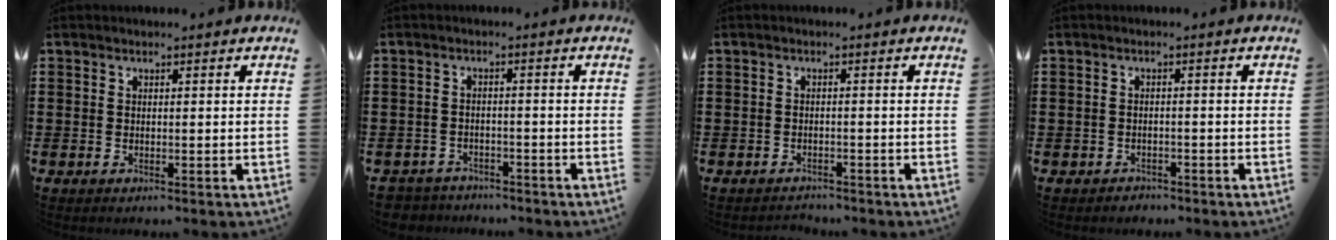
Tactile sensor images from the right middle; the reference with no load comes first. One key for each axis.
{"total": 3.0, "fx": -2.9, "fy": 0.6, "fz": -0.2, "tx": -0.005, "ty": -0.002, "tz": -0.065}
{"total": 1.4, "fx": -1.4, "fy": 0.3, "fz": -0.2, "tx": -0.001, "ty": 0.002, "tz": -0.033}
{"total": 1.2, "fx": -1.1, "fy": 0.4, "fz": -0.1, "tx": -0.002, "ty": 0.003, "tz": -0.027}